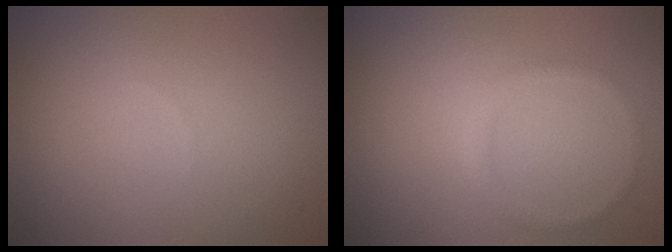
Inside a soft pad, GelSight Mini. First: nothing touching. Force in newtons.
{"total": 1.0, "press": 1.0, "slide": 0.1}